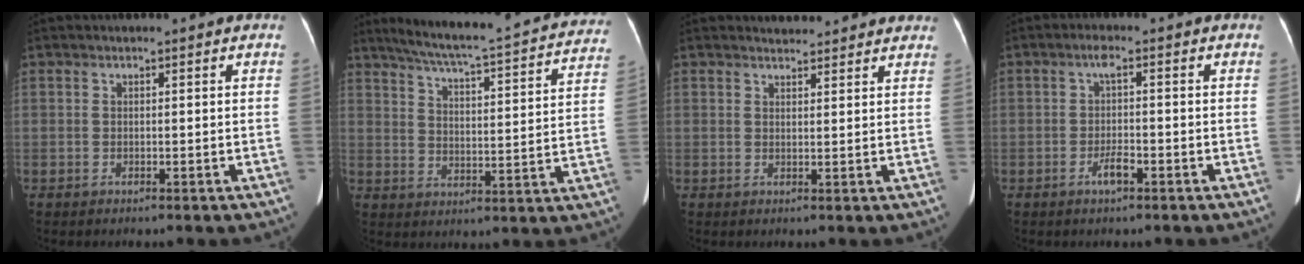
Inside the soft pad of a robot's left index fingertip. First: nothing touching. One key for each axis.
{"total": 26.1, "fx": 23.3, "fy": 2.7, "fz": 11.5, "tx": -0.174, "ty": -0.032, "tz": 0.288}
{"total": 5.5, "fx": 5.2, "fy": 1.5, "fz": 0.9, "tx": -0.006, "ty": 0.016, "tz": 0.052}
{"total": 3.0, "fx": -1.5, "fy": 0.6, "fz": 2.6, "tx": -0.051, "ty": -0.001, "tz": -0.028}